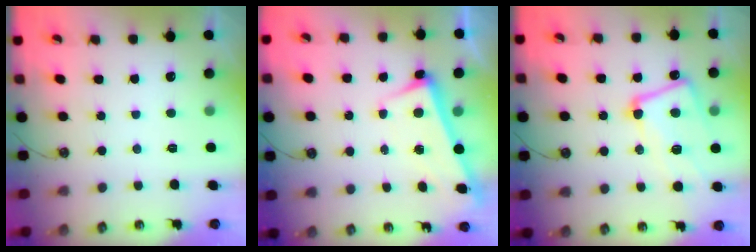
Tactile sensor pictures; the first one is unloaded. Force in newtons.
{"total": 2.7, "press": 2.7, "slide": 0.7}
{"total": 8.0, "press": 7.9, "slide": 1.4}